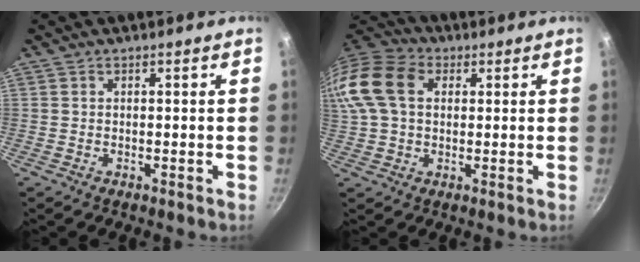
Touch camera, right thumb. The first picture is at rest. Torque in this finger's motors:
{"motor_torque": [0.32, 1.43, 0.68, -0.61, 0.17]}